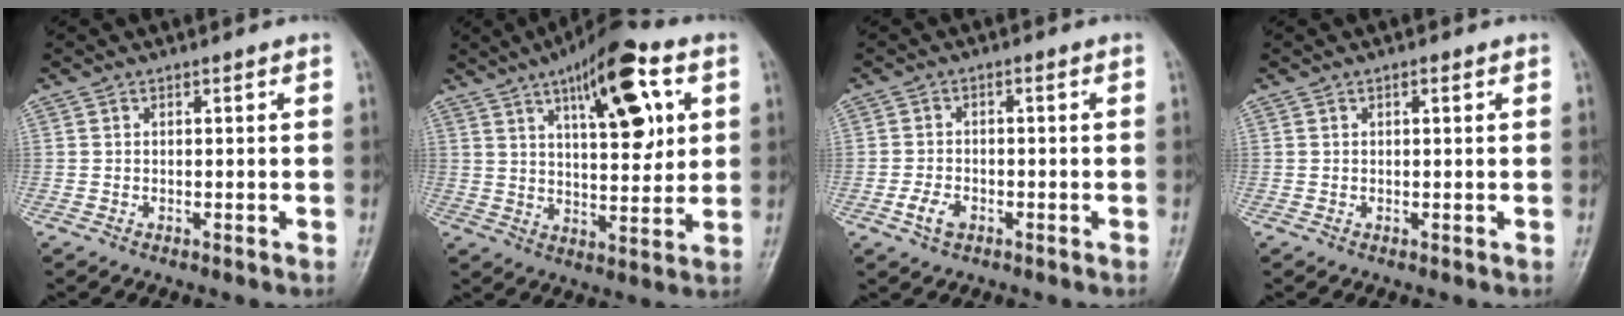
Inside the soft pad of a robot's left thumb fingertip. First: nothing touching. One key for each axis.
{"total": 16.9, "fx": 6.8, "fy": 6.3, "fz": 14.1, "tx": -0.183, "ty": -0.014, "tz": 0.101}
{"total": 3.6, "fx": -1.7, "fy": 2.2, "fz": 2.3, "tx": -0.042, "ty": 0.010, "tz": -0.032}
{"total": 0.8, "fx": 0.4, "fy": 0.4, "fz": 0.6, "tx": -0.008, "ty": 0.000, "tz": 0.004}